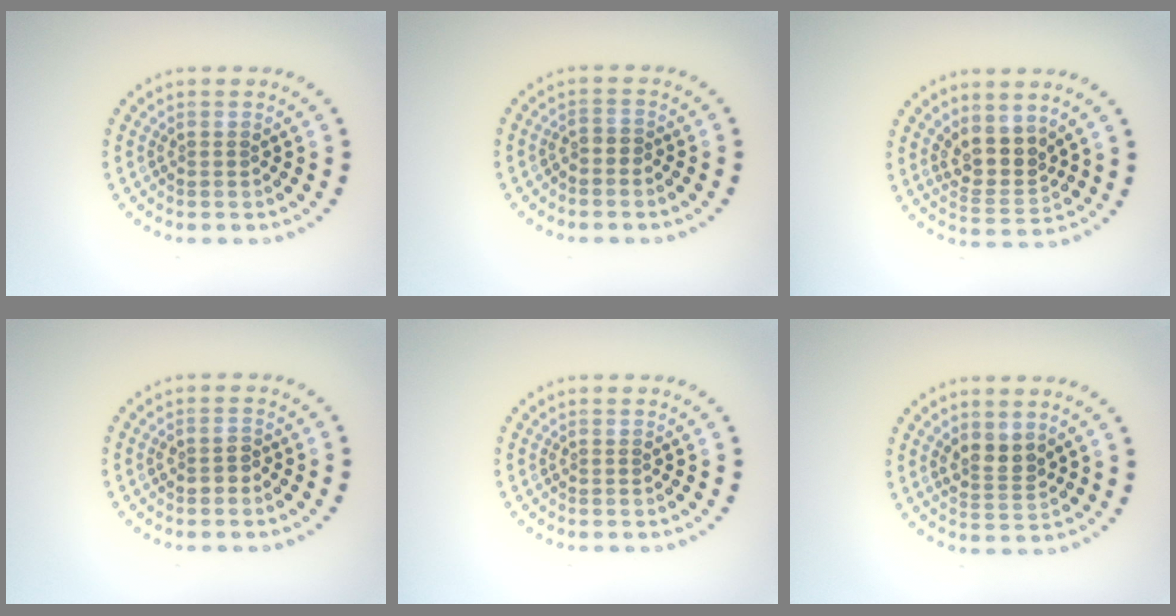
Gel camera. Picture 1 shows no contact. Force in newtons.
{"total": 0.8, "press": 0.5, "slide": 0.6}
{"total": 3.5, "press": 2.9, "slide": 2.1}
{"total": 1.4, "press": 1.3, "slide": 0.5}
{"total": 0.0}
{"total": 2.4, "press": 2.2, "slide": 1.0}